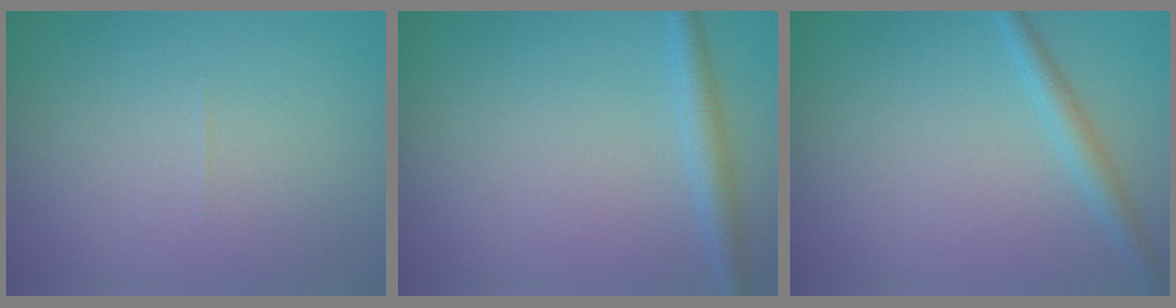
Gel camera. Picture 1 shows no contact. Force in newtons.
{"total": 2.2, "press": 2.2, "slide": 0.1}
{"total": 1.9, "press": 1.9, "slide": 0.1}